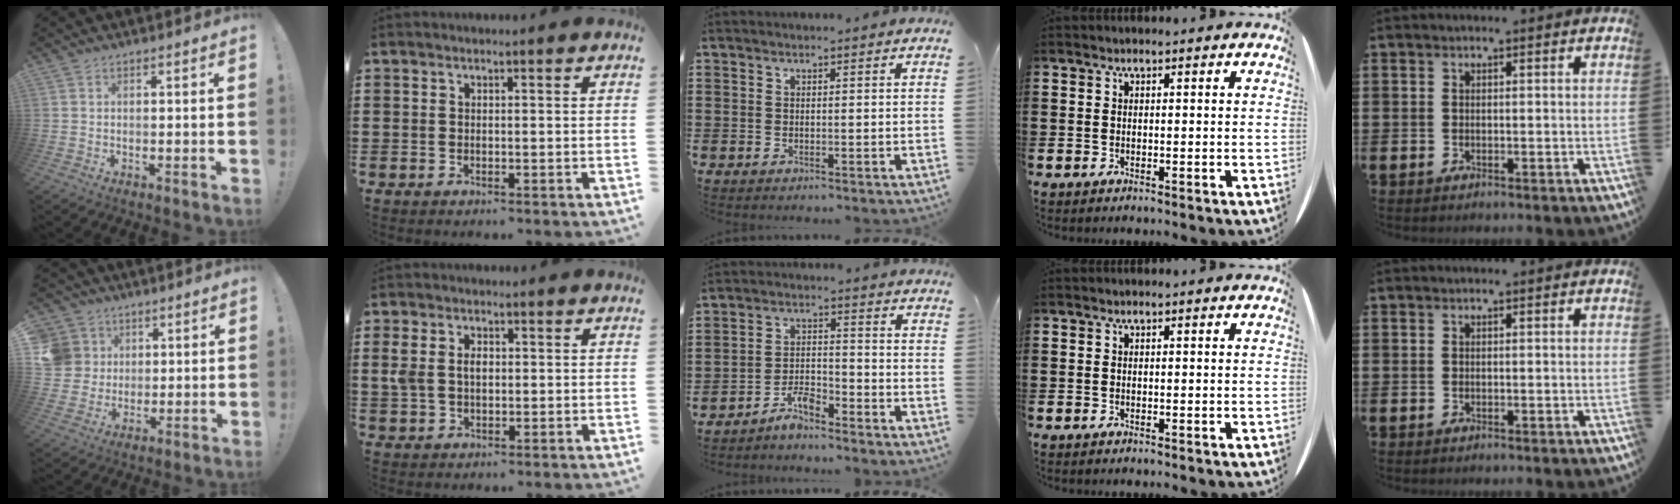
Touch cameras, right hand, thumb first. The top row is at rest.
{"thumb": {"total": 10.8, "force": [2.9, 9.9, 3.1], "torque": [-0.056, -0.006, 0.064]}, "index": {"total": 3.3, "force": [0.4, 2.2, 2.4], "torque": [-0.053, 0.012, 0.005]}, "middle": {"total": 4.3, "force": [-4.1, 0.7, 1.2], "torque": [-0.026, 0.010, -0.081]}}